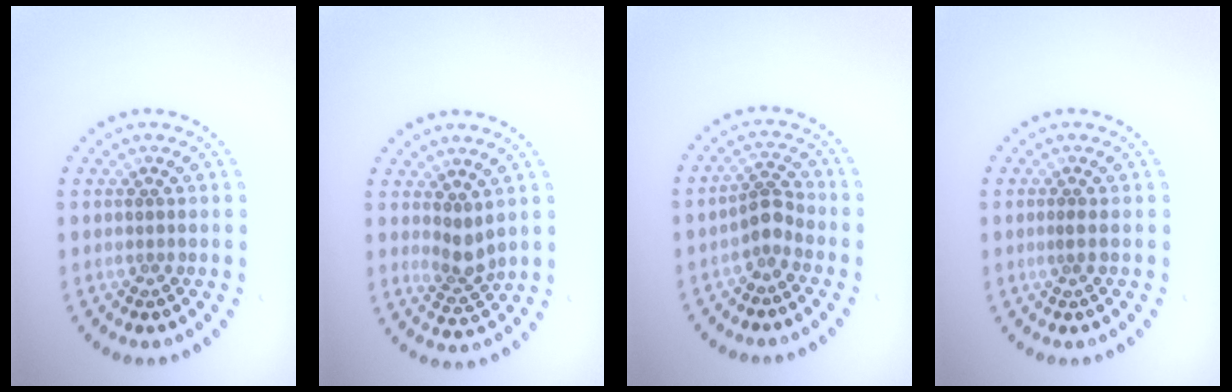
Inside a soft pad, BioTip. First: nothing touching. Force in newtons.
{"total": 2.1, "press": 1.7, "slide": 1.2}
{"total": 2.1, "press": 1.6, "slide": 1.3}
{"total": 0.6, "press": 0.3, "slide": 0.5}